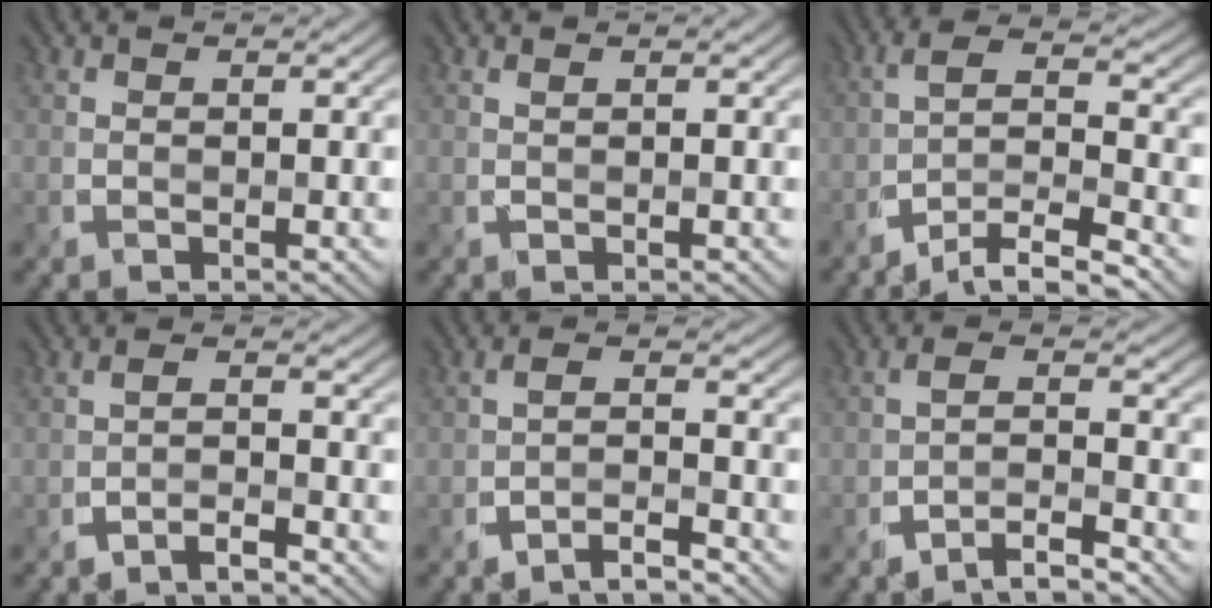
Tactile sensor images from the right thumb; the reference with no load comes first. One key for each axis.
{"total": 0.5, "fx": 0.2, "fy": 0.2, "fz": 0.5, "tx": -0.008, "ty": 0.004, "tz": 0.005}
{"total": 7.8, "fx": -5.3, "fy": 1.7, "fz": 5.5, "tx": -0.087, "ty": 0.009, "tz": -0.098}
{"total": 2.4, "fx": -1.8, "fy": 0.3, "fz": 1.5, "tx": -0.026, "ty": 0.007, "tz": -0.045}
{"total": 3.3, "fx": -2.6, "fy": 0.4, "fz": 2.0, "tx": -0.030, "ty": 0.012, "tz": -0.059}
{"total": 4.3, "fx": -3.2, "fy": 0.6, "fz": 2.7, "tx": -0.039, "ty": 0.016, "tz": -0.069}